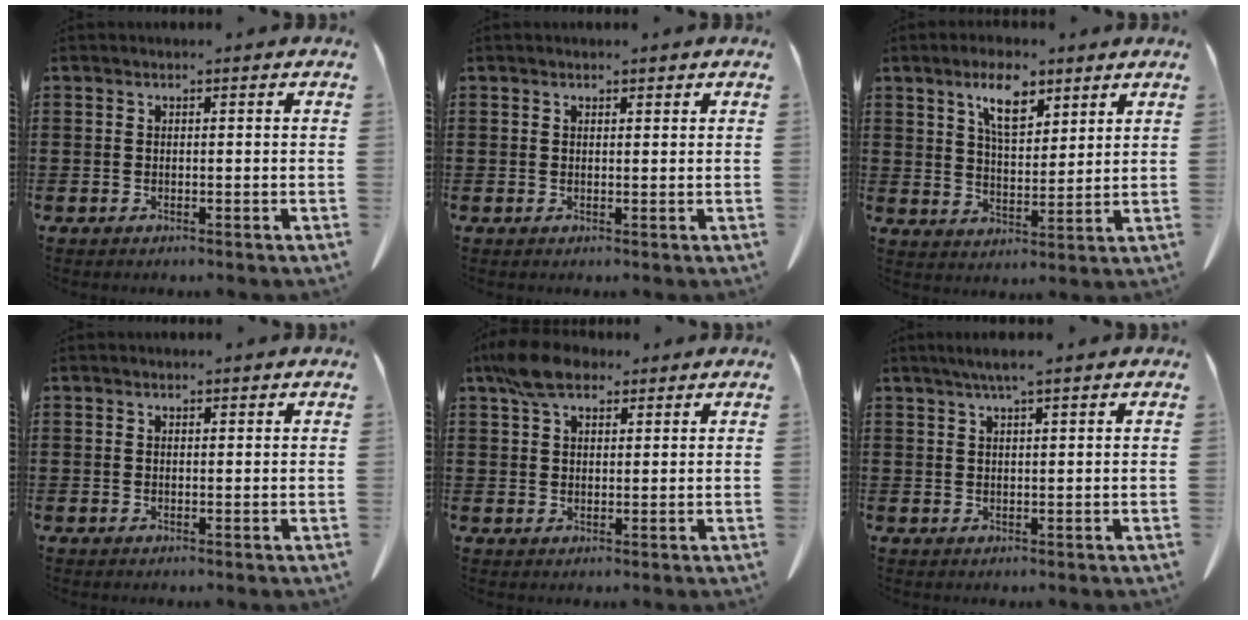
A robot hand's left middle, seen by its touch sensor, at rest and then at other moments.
{"total": 1.0, "force": [0.8, 0.3, 0.4], "torque": [-0.011, 0.001, 0.016]}
{"total": 7.9, "force": [5.4, 3.0, 5.0], "torque": [-0.089, -0.011, 0.092]}
{"total": 0.8, "force": [0.7, 0.2, 0.4], "torque": [-0.011, 0.000, 0.013]}
{"total": 6.3, "force": [4.4, 3.0, 3.4], "torque": [-0.073, 0.001, 0.081]}
{"total": 3.0, "force": [2.0, 0.0, 2.2], "torque": [-0.044, 0.001, 0.036]}